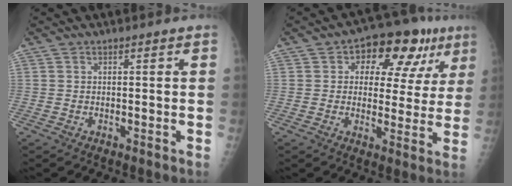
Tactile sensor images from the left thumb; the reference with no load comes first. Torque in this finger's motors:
{"motor_torque": [0.20, 0.25, -0.15, -0.07, 0.12]}